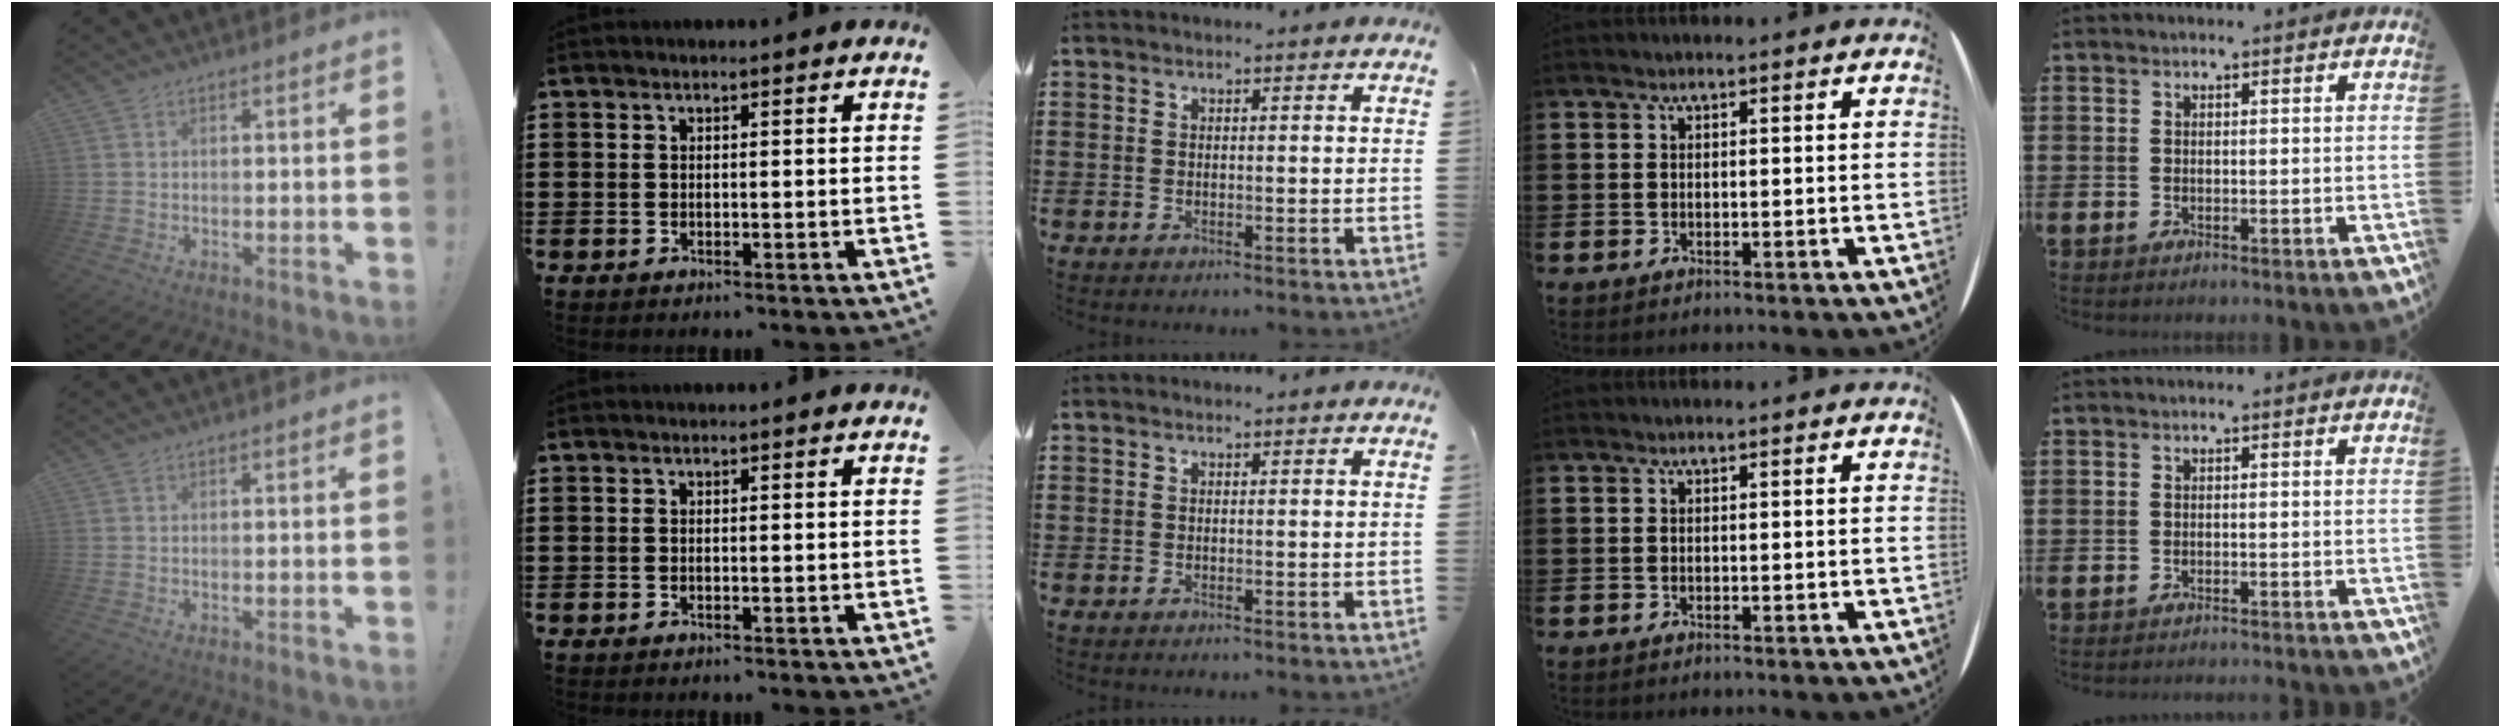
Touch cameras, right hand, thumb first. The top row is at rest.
{"little": {"total": 0.8, "force": [-0.8, -0.2, -0.1], "torque": [0.001, 0.001, -0.017]}}